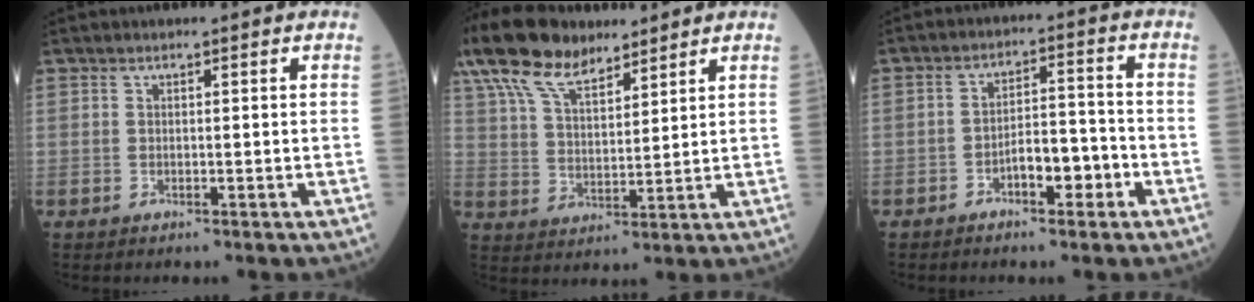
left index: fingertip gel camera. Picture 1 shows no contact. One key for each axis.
{"total": 14.4, "fx": 10.6, "fy": 5.5, "fz": 8.0, "tx": -0.184, "ty": 0.041, "tz": 0.202}
{"total": 5.7, "fx": -3.0, "fy": 1.9, "fz": 4.4, "tx": -0.074, "ty": 0.016, "tz": -0.051}